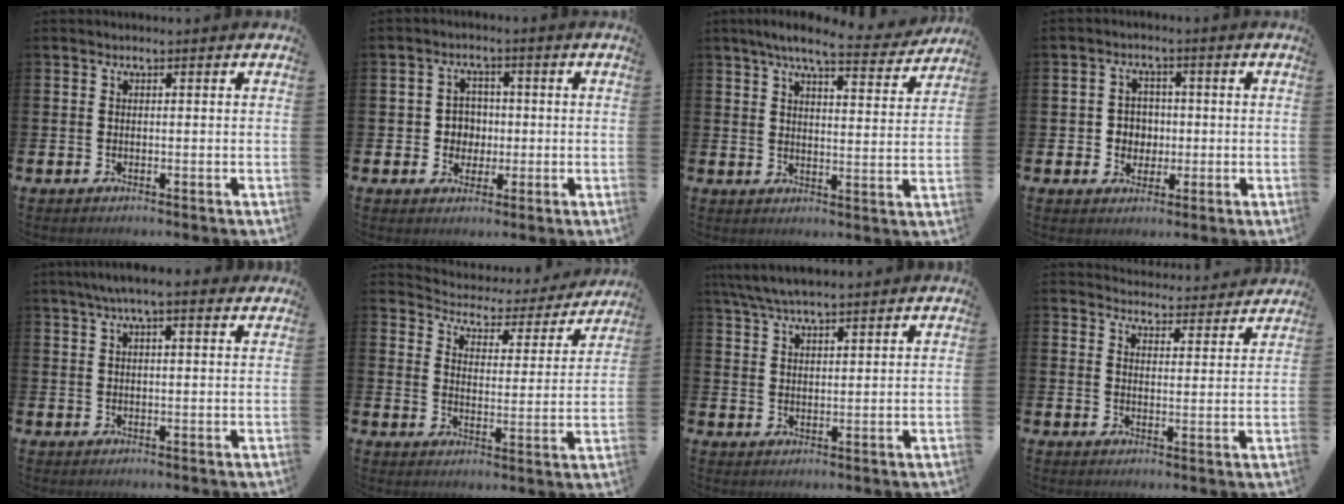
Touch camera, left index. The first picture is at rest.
{"total": 3.5, "force": [0.1, 3.5, 0.8], "torque": [-0.015, 0.003, -0.008]}
{"total": 7.5, "force": [6.6, 0.9, 3.4], "torque": [-0.067, -0.029, 0.111]}
{"total": 3.4, "force": [0.0, 3.3, 0.7], "torque": [-0.012, 0.005, -0.009]}
{"total": 4.5, "force": [3.5, 0.7, 2.8], "torque": [-0.050, -0.002, 0.059]}
{"total": 3.6, "force": [3.3, 1.4, 0.2], "torque": [-0.025, -0.033, 0.047]}
{"total": 4.7, "force": [4.2, 1.0, 1.9], "torque": [-0.045, -0.008, 0.078]}
{"total": 4.3, "force": [4.2, 0.7, -0.1], "torque": [-0.002, -0.036, 0.073]}